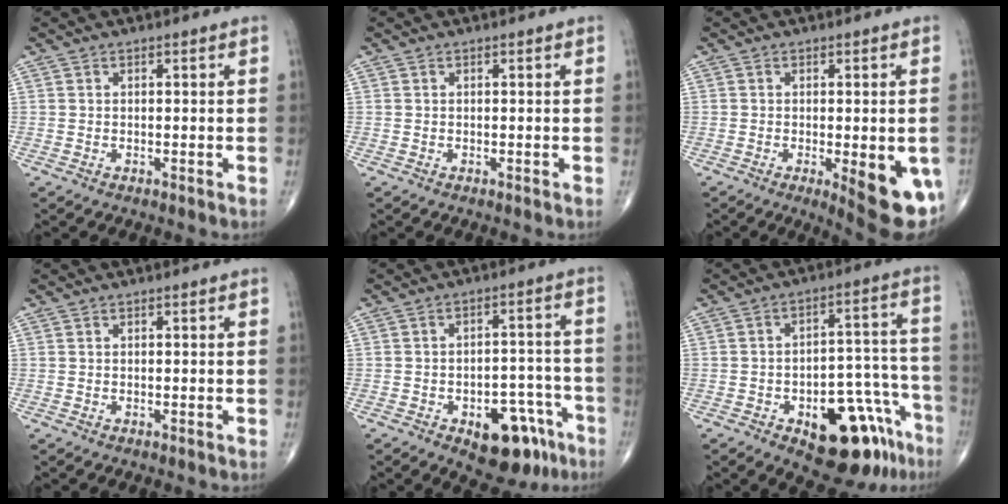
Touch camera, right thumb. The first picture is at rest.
{"total": 0.0}
{"total": 11.7, "force": [-3.5, 3.6, 10.5], "torque": [-0.115, -0.017, -0.036]}
{"total": 0.0}
{"total": 13.1, "force": [-7.0, 6.9, 8.6], "torque": [-0.078, 0.050, -0.088]}
{"total": 17.5, "force": [-9.5, 8.1, 12.2], "torque": [-0.100, 0.082, -0.122]}